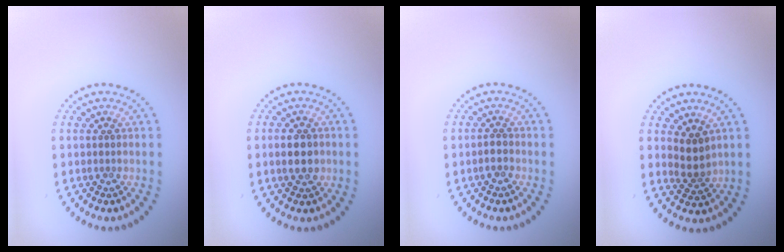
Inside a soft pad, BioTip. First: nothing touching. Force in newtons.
{"total": 2.9, "press": 2.9, "slide": 0.1}
{"total": 1.2, "press": 1.0, "slide": 0.6}
{"total": 2.2, "press": 1.8, "slide": 1.3}